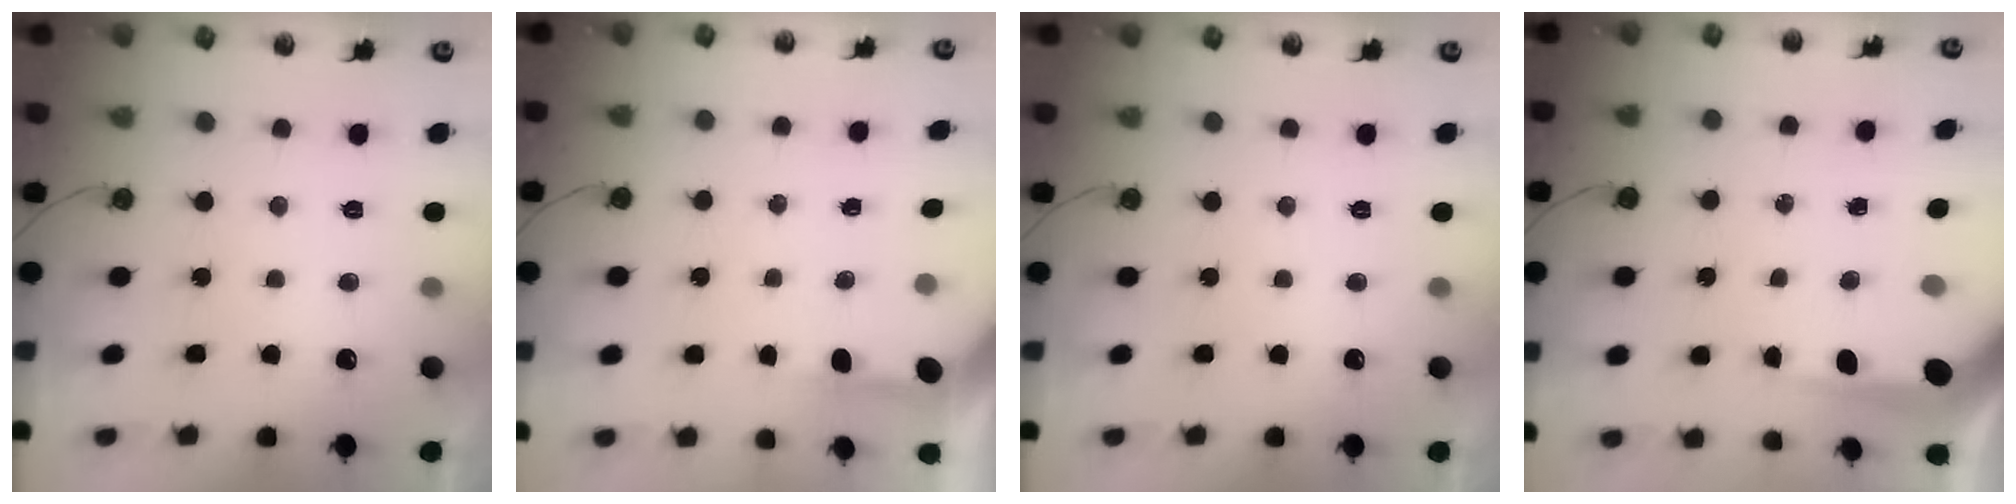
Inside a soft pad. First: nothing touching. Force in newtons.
{"total": 3.8, "press": 3.7, "slide": 0.2}
{"total": 0.0}
{"total": 8.8, "press": 8.7, "slide": 0.5}